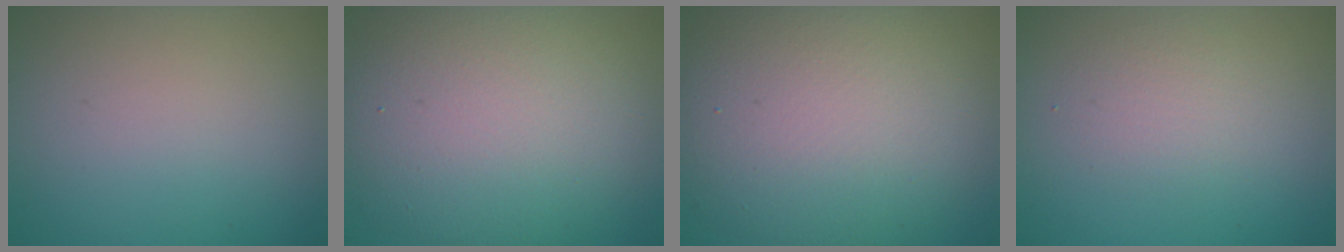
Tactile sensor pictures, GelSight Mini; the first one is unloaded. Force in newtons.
{"total": 11.6, "press": 11.5, "slide": 1.0}
{"total": 11.5, "press": 11.5, "slide": 1.0}
{"total": 1.9, "press": 1.9, "slide": 0.2}